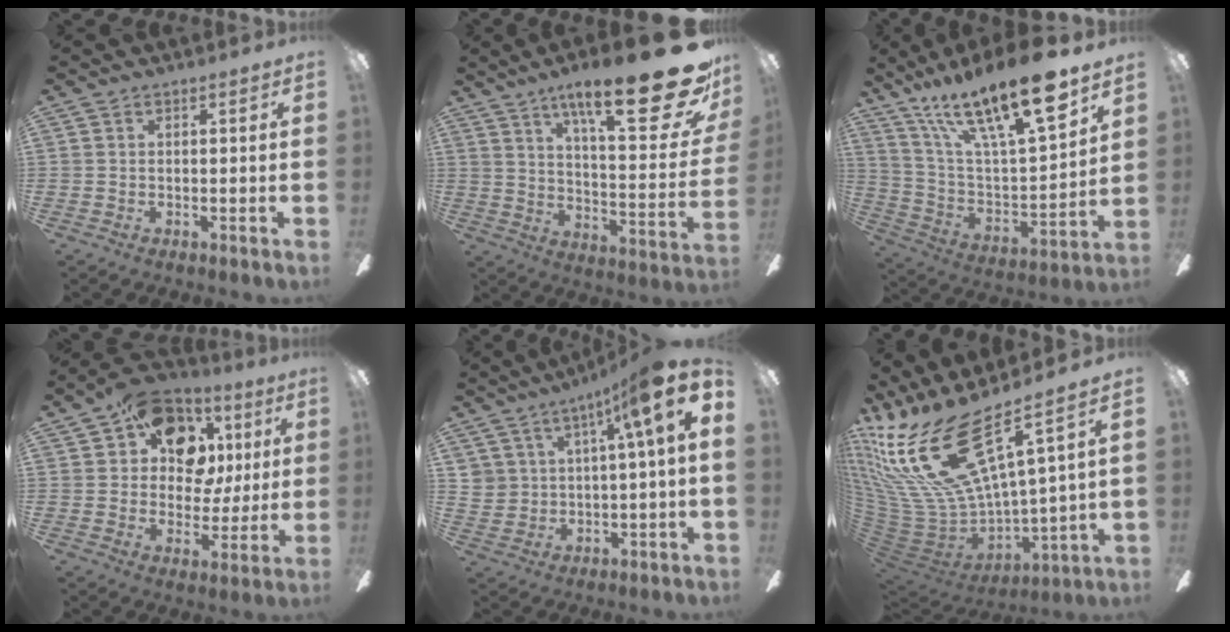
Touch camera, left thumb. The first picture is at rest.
{"total": 28.8, "force": [16.3, 7.3, 22.6], "torque": [-0.342, -0.100, 0.260]}
{"total": 23.0, "force": [16.0, 5.8, 15.5], "torque": [-0.279, -0.099, 0.263]}
{"total": 16.8, "force": [7.2, 12.2, 9.2], "torque": [-0.137, -0.019, 0.135]}
{"total": 12.3, "force": [6.4, 3.1, 10.1], "torque": [-0.168, -0.032, 0.102]}
{"total": 26.1, "force": [14.9, 9.7, 19.1], "torque": [-0.372, -0.129, 0.281]}